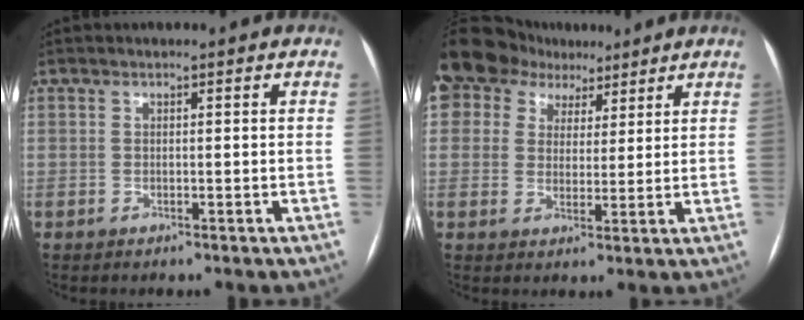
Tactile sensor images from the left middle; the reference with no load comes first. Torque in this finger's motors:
{"motor_torque": [1.18, -0.95, 1.05, 0.21]}